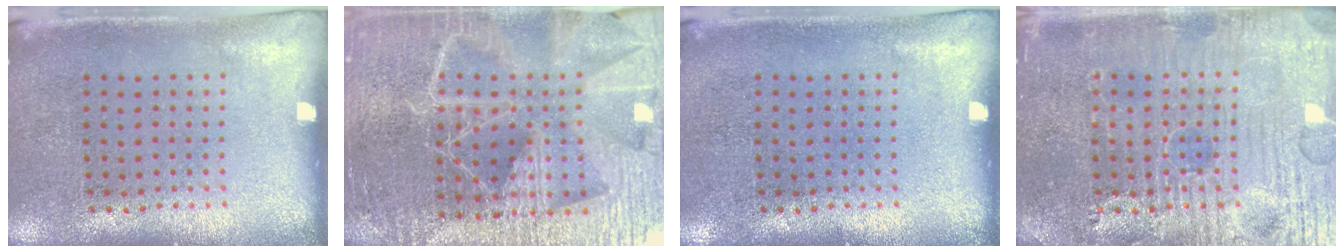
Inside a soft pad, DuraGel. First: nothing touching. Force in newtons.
{"total": 5.8, "press": 5.1, "slide": 2.7}
{"total": 0.0}
{"total": 4.8, "press": 4.7, "slide": 0.5}